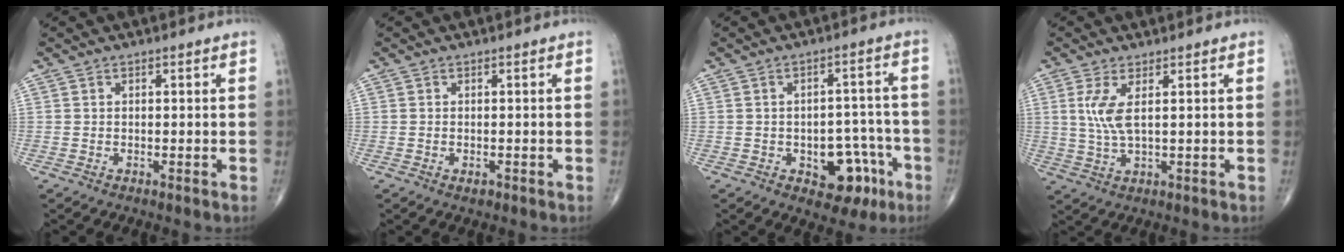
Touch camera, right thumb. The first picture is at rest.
{"total": 0.8, "force": [-0.3, 0.5, 0.6], "torque": [-0.007, -0.001, -0.002]}
{"total": 9.7, "force": [-4.0, 6.0, 6.4], "torque": [-0.041, 0.037, -0.044]}
{"total": 5.1, "force": [1.3, 1.4, 4.7], "torque": [-0.118, -0.009, 0.033]}